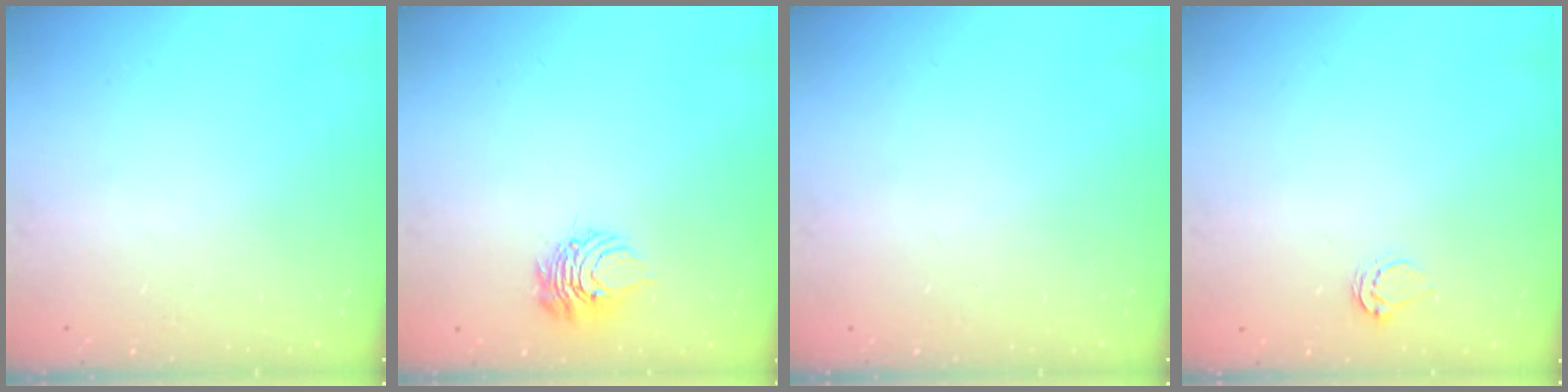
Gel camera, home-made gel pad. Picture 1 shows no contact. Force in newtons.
{"total": 6.9, "press": 6.9, "slide": 0.5}
{"total": 0.0}
{"total": 4.8, "press": 4.7, "slide": 0.4}